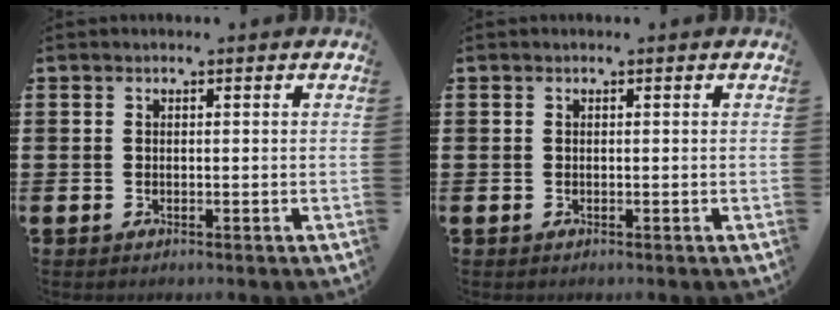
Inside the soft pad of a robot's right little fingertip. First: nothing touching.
{"total": 0.0}